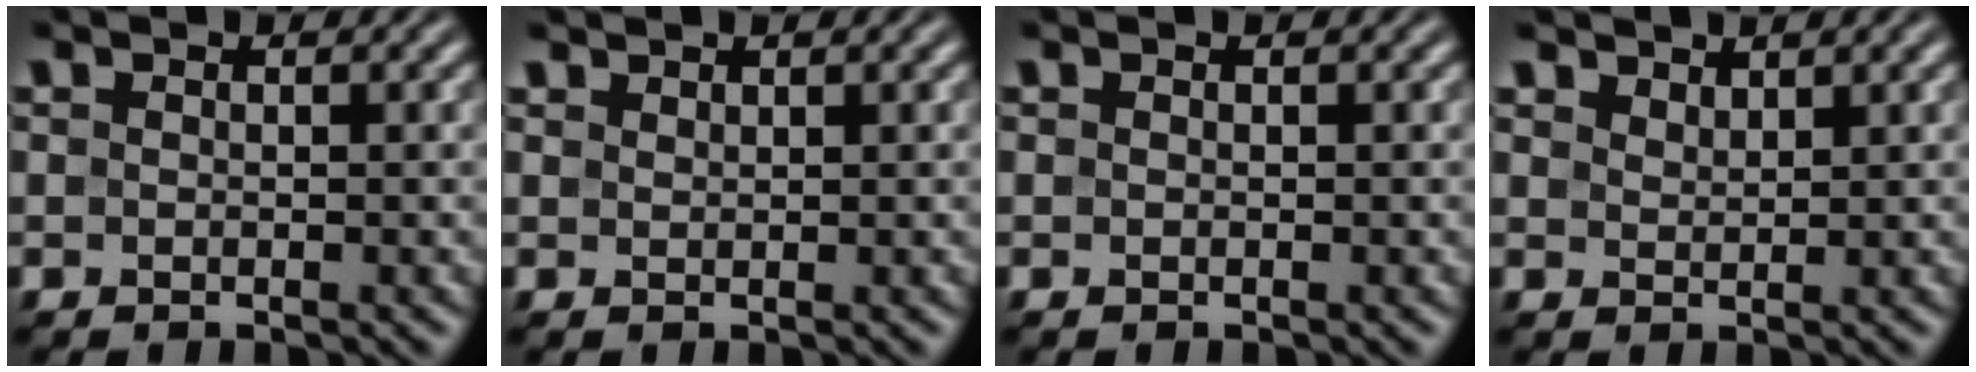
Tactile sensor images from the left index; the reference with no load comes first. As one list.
[{"total": 0.8, "force": [0.8, 0.1, 0.0], "torque": [0.000, -0.001, 0.018]}, {"total": 0.0}, {"total": 1.5, "force": [1.5, 0.3, 0.2], "torque": [-0.006, 0.000, 0.029]}]